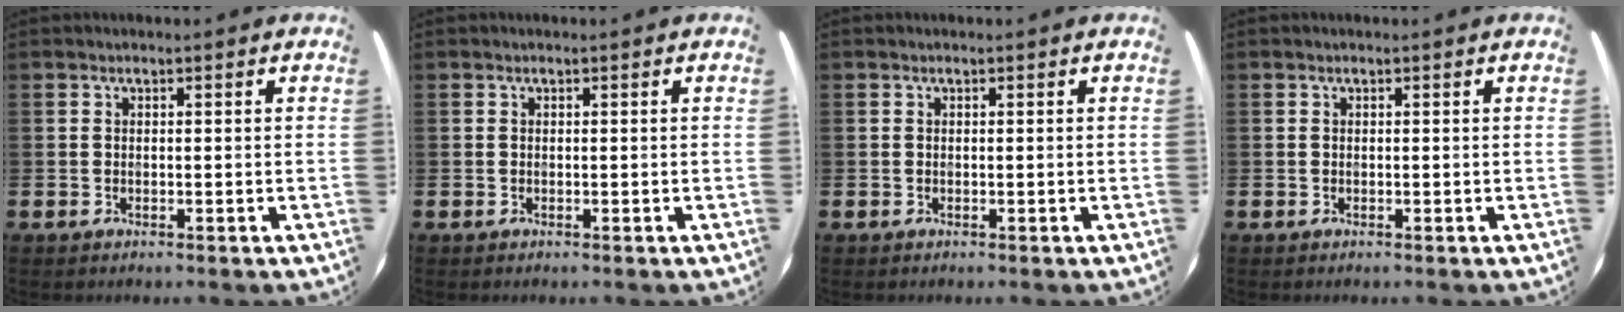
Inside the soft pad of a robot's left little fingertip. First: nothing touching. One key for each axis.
{"total": 0.0}
{"total": 0.0}
{"total": 0.0}